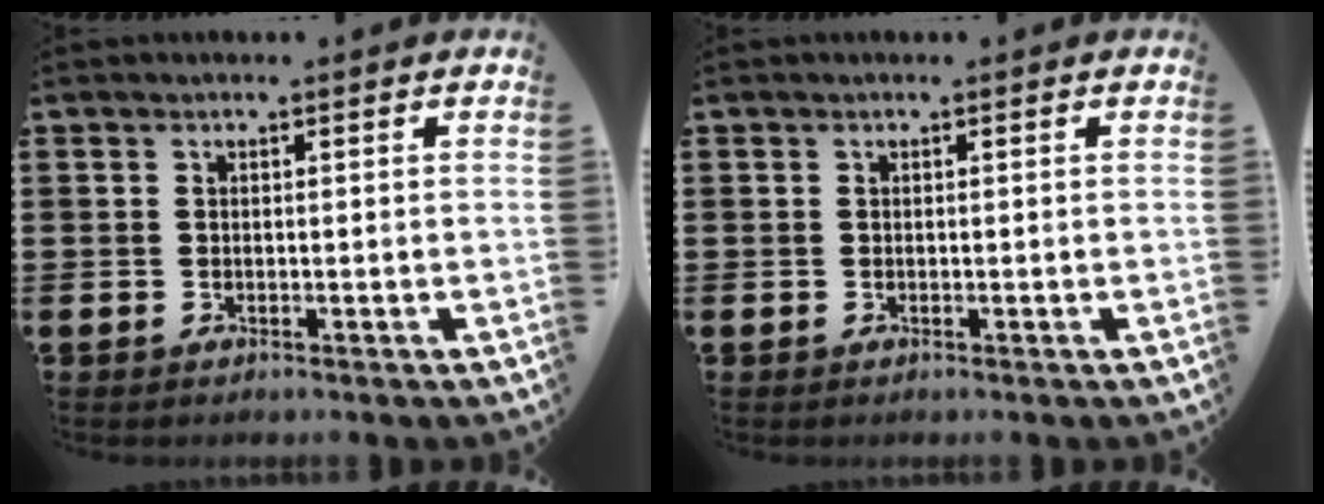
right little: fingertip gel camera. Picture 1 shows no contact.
{"total": 0.0}